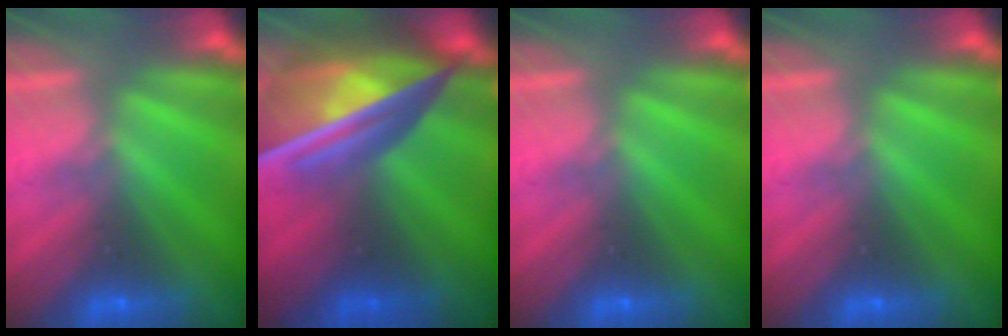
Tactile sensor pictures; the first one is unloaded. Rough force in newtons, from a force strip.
{"total": 7.6}
{"total": 0.0}
{"total": 0.0}